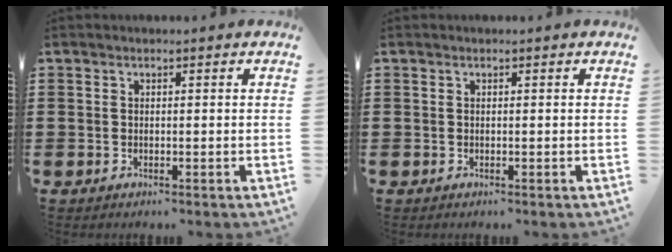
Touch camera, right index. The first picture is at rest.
{"total": 0.0}